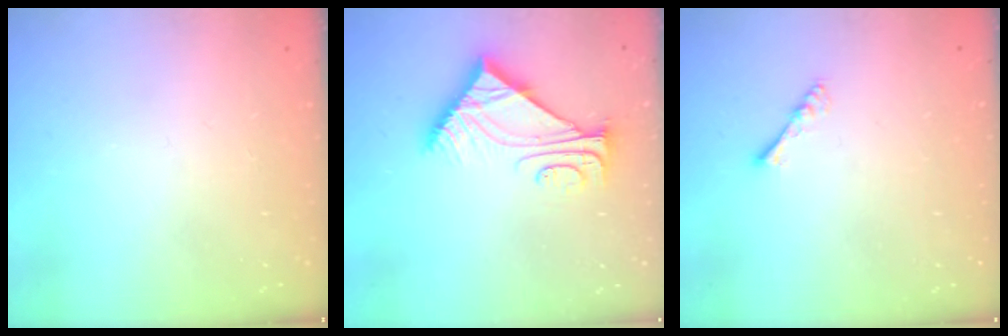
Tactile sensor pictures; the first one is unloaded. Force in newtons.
{"total": 8.9, "press": 8.9, "slide": 0.2}
{"total": 3.5, "press": 3.5, "slide": 0.6}